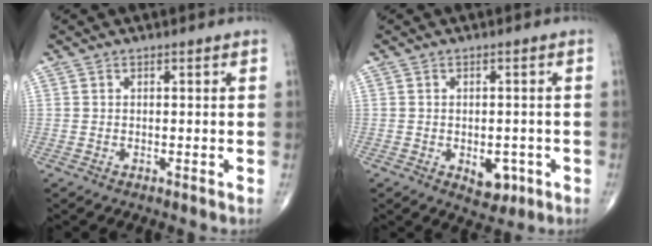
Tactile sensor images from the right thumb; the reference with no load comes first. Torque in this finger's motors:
{"motor_torque": [1.01, 1.13, 0.24, -0.43, 0.16]}